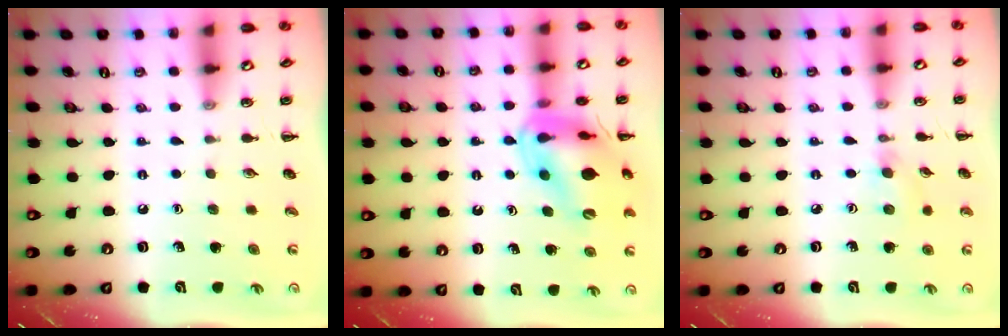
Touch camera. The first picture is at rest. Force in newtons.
{"total": 17.5, "press": 17.3, "slide": 2.6}
{"total": 4.4, "press": 4.1, "slide": 1.7}